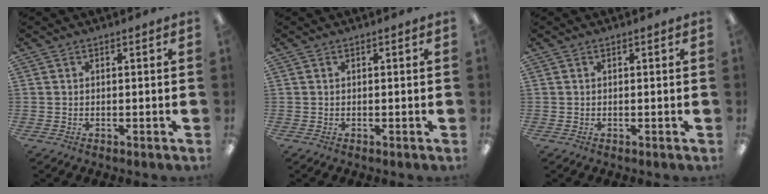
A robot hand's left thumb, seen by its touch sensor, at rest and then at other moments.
{"total": 0.0}
{"total": 0.0}